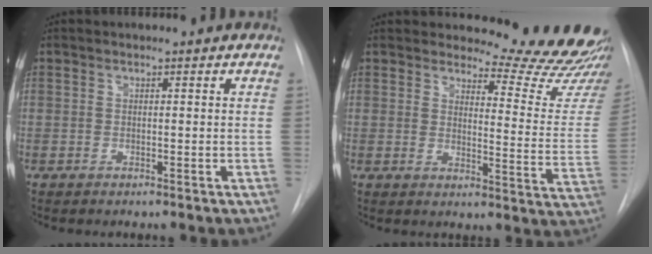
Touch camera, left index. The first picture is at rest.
{"total": 15.2, "force": [14.9, 0.7, 2.4], "torque": [-0.014, -0.129, 0.154]}